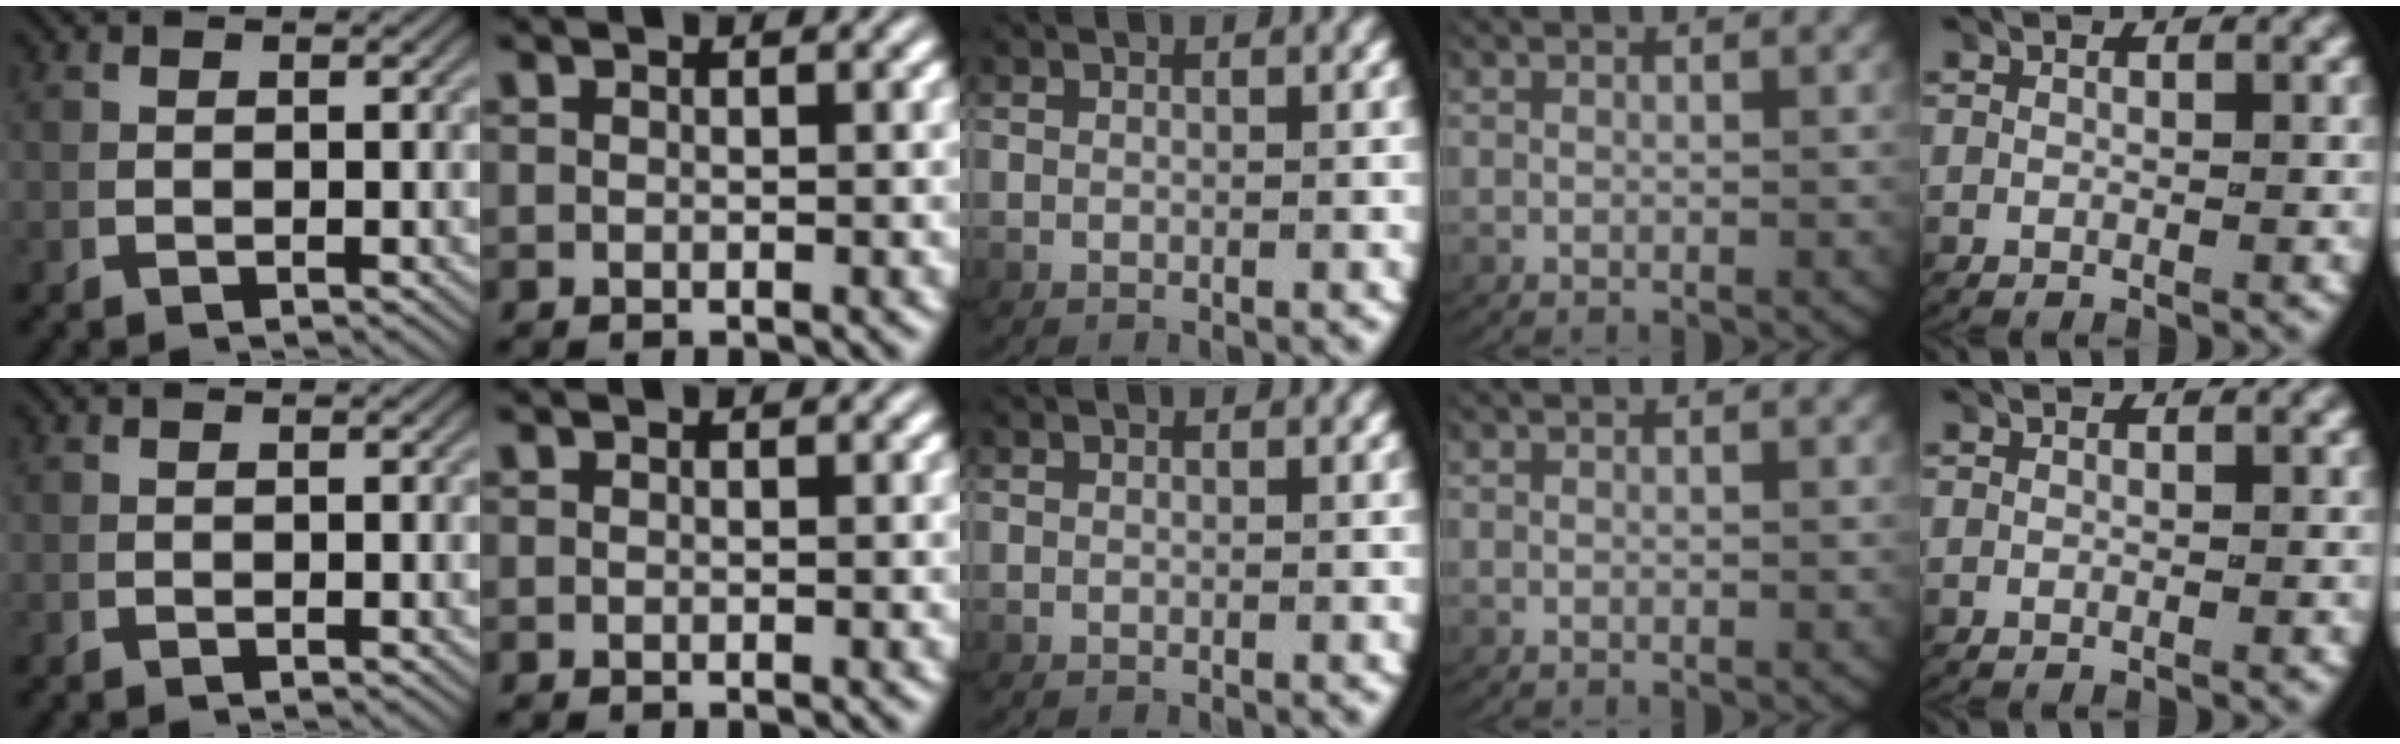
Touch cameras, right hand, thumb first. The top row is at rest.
{}